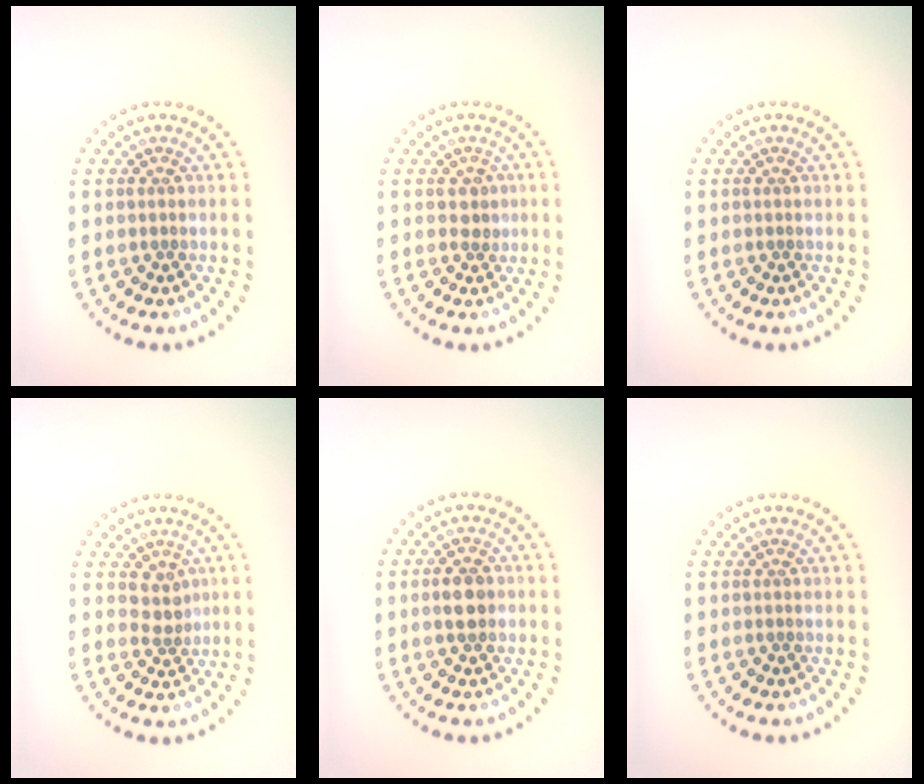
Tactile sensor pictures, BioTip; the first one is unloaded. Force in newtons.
{"total": 1.4, "press": 1.2, "slide": 0.7}
{"total": 0.0}
{"total": 1.9, "press": 1.5, "slide": 1.2}
{"total": 2.5, "press": 2.5, "slide": 0.1}
{"total": 0.0}